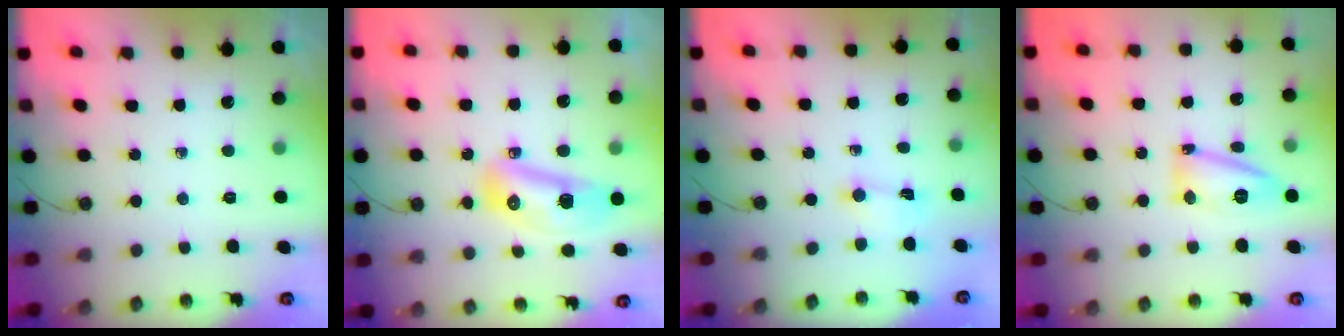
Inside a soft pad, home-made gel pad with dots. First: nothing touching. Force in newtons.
{"total": 12.9, "press": 12.9, "slide": 1.5}
{"total": 0.8, "press": 0.8, "slide": 0.2}
{"total": 12.5, "press": 12.4, "slide": 1.1}